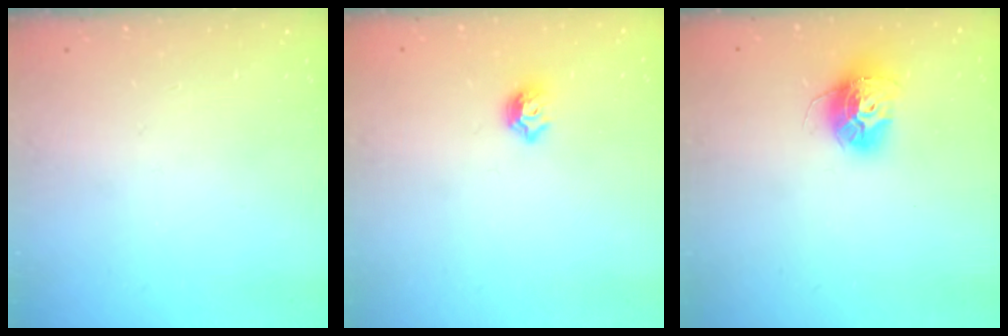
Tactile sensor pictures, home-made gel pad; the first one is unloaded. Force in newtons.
{"total": 6.0, "press": 5.9, "slide": 0.8}
{"total": 12.1, "press": 12.0, "slide": 1.0}